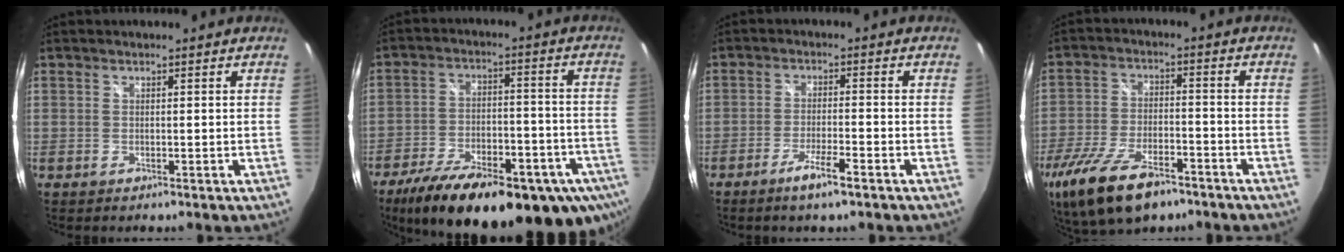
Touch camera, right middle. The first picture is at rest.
{"total": 29.0, "force": [-18.5, 11.5, 19.1], "torque": [-0.327, -0.051, -0.251]}
{"total": 5.2, "force": [-3.4, 0.1, 3.8], "torque": [-0.087, -0.005, -0.063]}
{"total": 16.2, "force": [-10.8, 6.6, 10.2], "torque": [-0.221, -0.038, -0.188]}